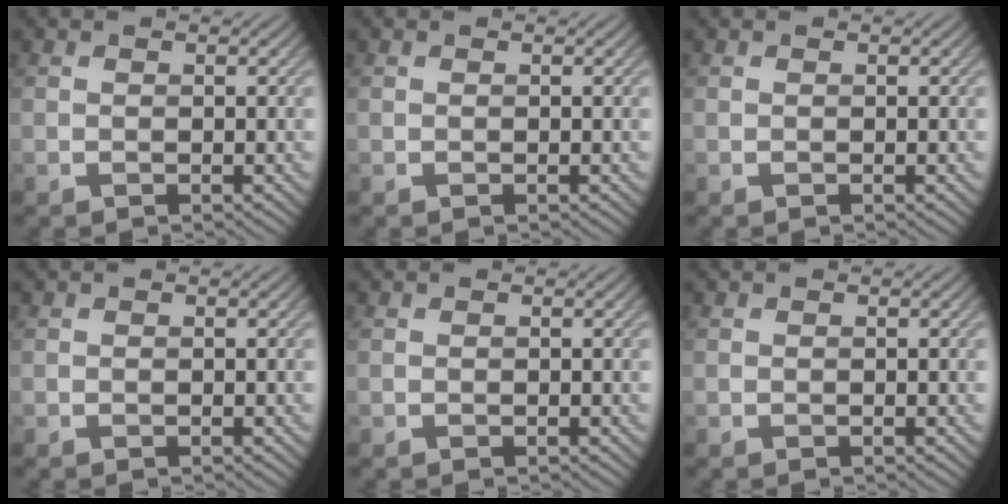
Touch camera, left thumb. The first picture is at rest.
{"total": 0.0}
{"total": 0.0}
{"total": 0.0}
{"total": 0.0}
{"total": 0.0}